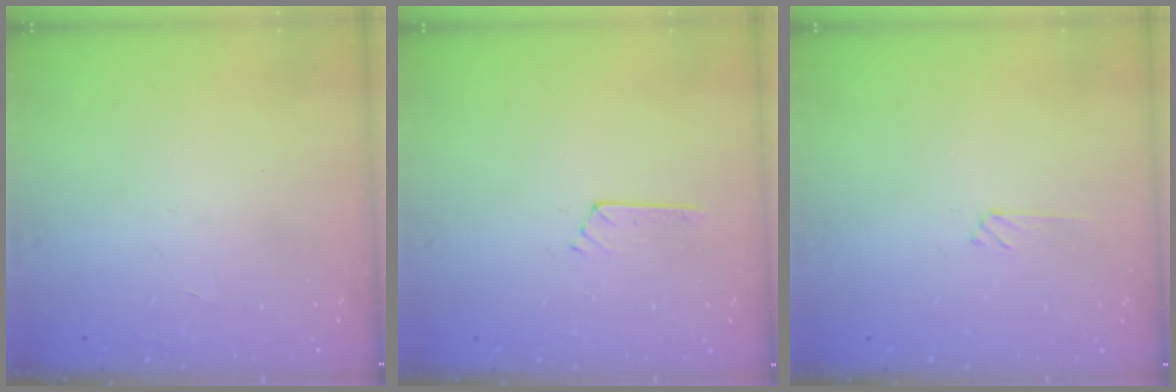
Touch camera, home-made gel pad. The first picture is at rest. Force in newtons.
{"total": 2.5, "press": 2.5, "slide": 0.3}
{"total": 1.8, "press": 1.8, "slide": 0.3}